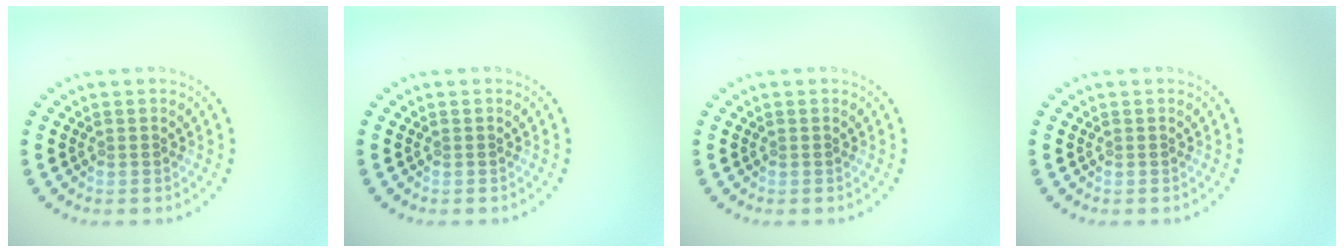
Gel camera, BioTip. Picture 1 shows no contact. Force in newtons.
{"total": 0.0}
{"total": 0.0}
{"total": 0.0}